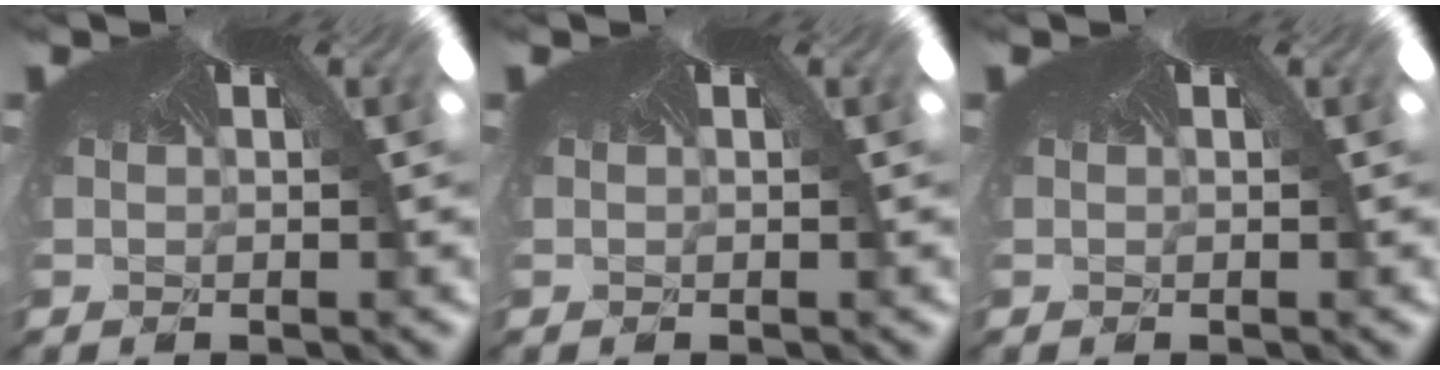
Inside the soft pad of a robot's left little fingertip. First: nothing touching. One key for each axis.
{"total": 0.0}
{"total": 0.0}